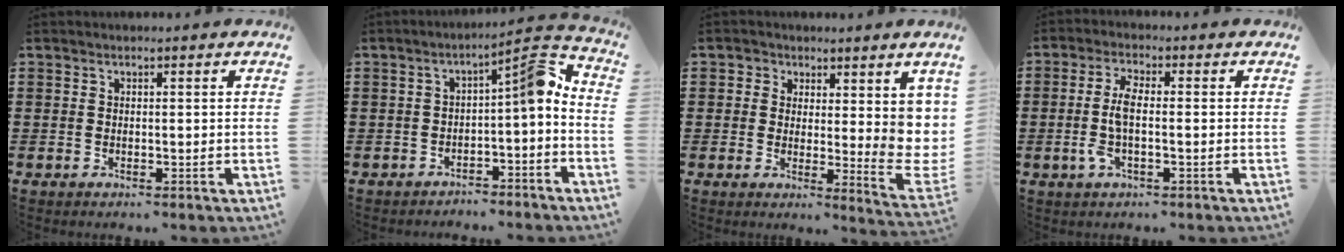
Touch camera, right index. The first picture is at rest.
{"total": 5.2, "force": [-1.3, 1.2, 4.9], "torque": [-0.068, -0.012, -0.043]}
{"total": 5.3, "force": [2.3, 3.6, 3.2], "torque": [-0.042, -0.020, 0.040]}
{"total": 5.2, "force": [-0.8, 1.6, 4.9], "torque": [-0.108, -0.002, -0.020]}